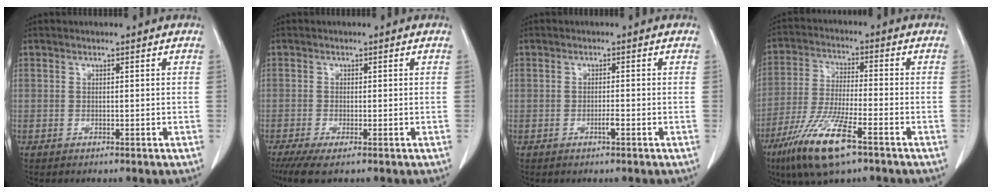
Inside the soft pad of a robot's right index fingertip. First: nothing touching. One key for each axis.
{"total": 3.9, "fx": -2.5, "fy": 0.6, "fz": 3.0, "tx": -0.054, "ty": -0.013, "tz": -0.043}
{"total": 1.3, "fx": -0.7, "fy": 0.1, "fz": 1.1, "tx": -0.023, "ty": 0.000, "tz": -0.011}
{"total": 12.6, "fx": -7.3, "fy": 1.6, "fz": 10.2, "tx": -0.210, "ty": -0.028, "tz": -0.134}